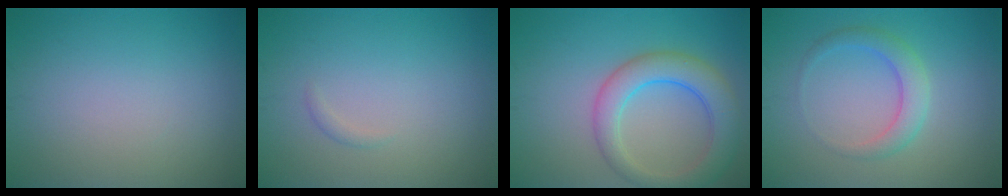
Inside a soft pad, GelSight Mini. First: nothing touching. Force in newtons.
{"total": 0.6, "press": 0.5, "slide": 0.1}
{"total": 5.5, "press": 5.5, "slide": 0.1}
{"total": 2.8, "press": 2.8, "slide": 0.1}